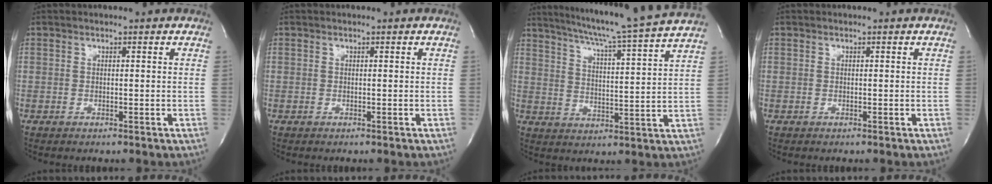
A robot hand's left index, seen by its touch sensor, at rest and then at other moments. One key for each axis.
{"total": 0.0}
{"total": 18.4, "fx": 16.2, "fy": -2.4, "fz": 8.3, "tx": -0.143, "ty": -0.038, "tz": 0.220}
{"total": 0.0}